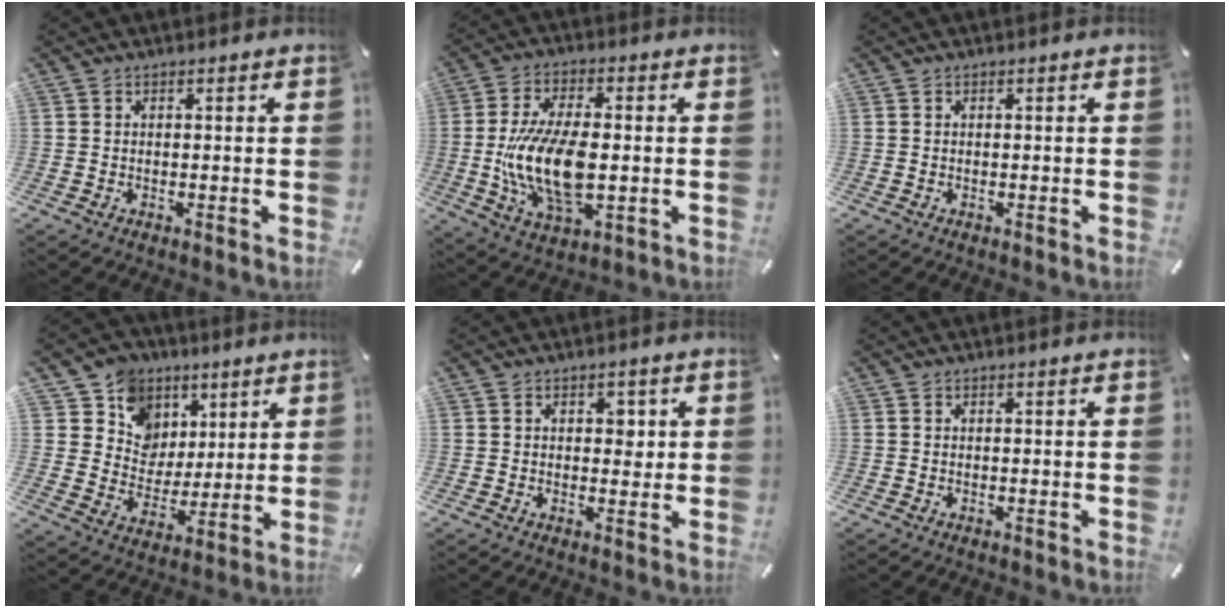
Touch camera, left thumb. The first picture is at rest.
{"total": 16.5, "force": [-1.4, 8.6, 14.0], "torque": [-0.293, -0.014, -0.025]}
{"total": 0.0}
{"total": 11.2, "force": [4.9, 10.1, 1.1], "torque": [-0.031, -0.045, 0.099]}
{"total": 3.3, "force": [0.9, 2.3, 2.2], "torque": [-0.016, -0.005, 0.005]}
{"total": 0.0}